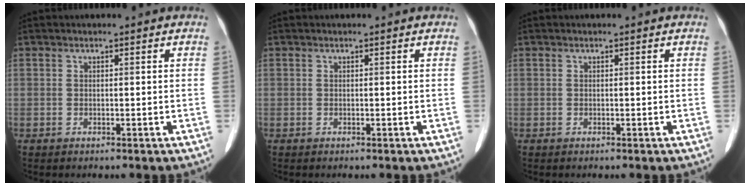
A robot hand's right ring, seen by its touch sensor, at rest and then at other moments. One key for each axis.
{"total": 0.0}
{"total": 0.0}